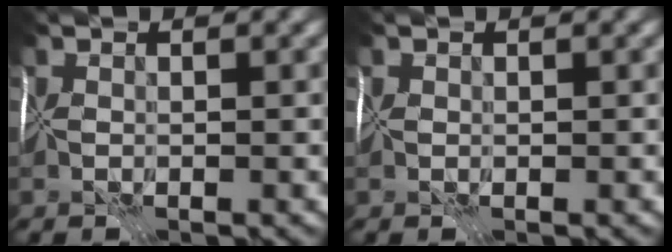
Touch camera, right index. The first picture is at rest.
{"total": 0.5, "force": [0.4, 0.4, 0.0], "torque": [0.001, 0.007, 0.006]}